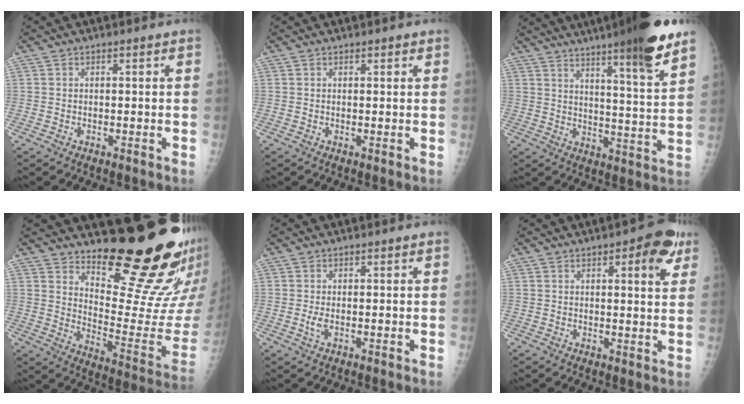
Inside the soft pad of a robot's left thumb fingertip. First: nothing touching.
{"total": 0.8, "force": [0.6, 0.4, 0.5], "torque": [-0.001, -0.002, 0.005]}
{"total": 20.3, "force": [14.3, 1.7, 14.3], "torque": [-0.191, -0.057, 0.201]}
{"total": 19.7, "force": [15.7, 4.9, 10.8], "torque": [-0.104, -0.155, 0.228]}
{"total": 1.8, "force": [-0.1, 0.9, 1.6], "torque": [-0.035, -0.005, -0.002]}
{"total": 7.6, "force": [3.7, 2.6, 6.1], "torque": [-0.055, -0.012, 0.039]}